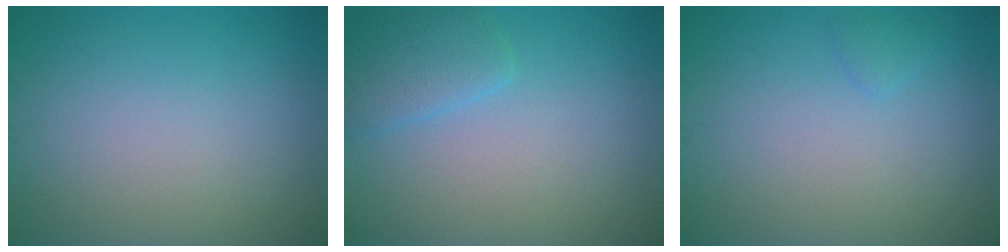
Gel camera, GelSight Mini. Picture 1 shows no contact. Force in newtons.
{"total": 2.3, "press": 2.3, "slide": 0.2}
{"total": 0.7, "press": 0.7, "slide": 0.0}